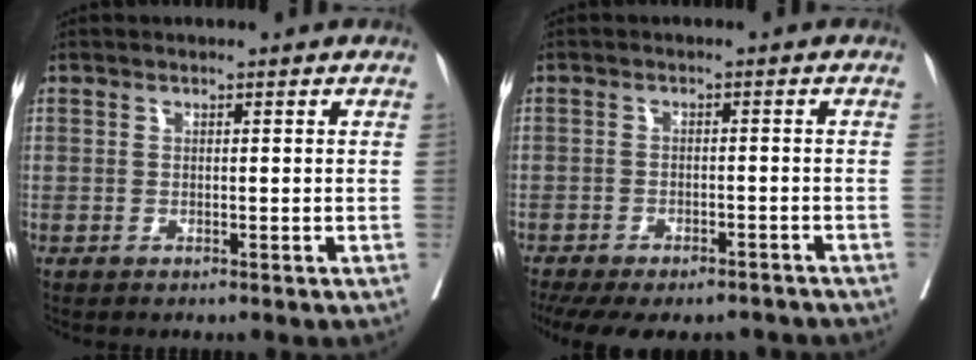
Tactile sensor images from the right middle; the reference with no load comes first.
{"total": 14.7, "force": [-11.8, 5.6, 6.8], "torque": [-0.167, -0.013, -0.154]}